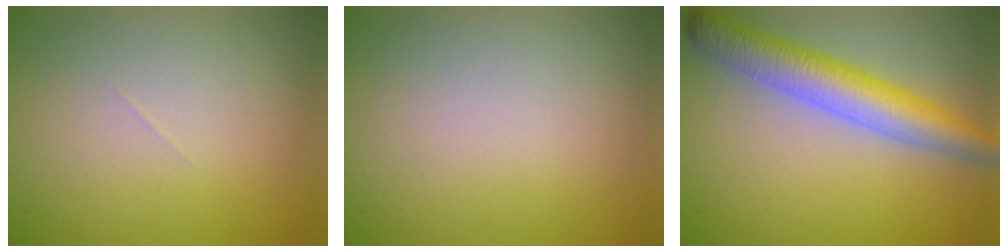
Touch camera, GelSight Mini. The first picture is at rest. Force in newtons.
{"total": 0.0}
{"total": 6.0, "press": 6.0, "slide": 0.3}